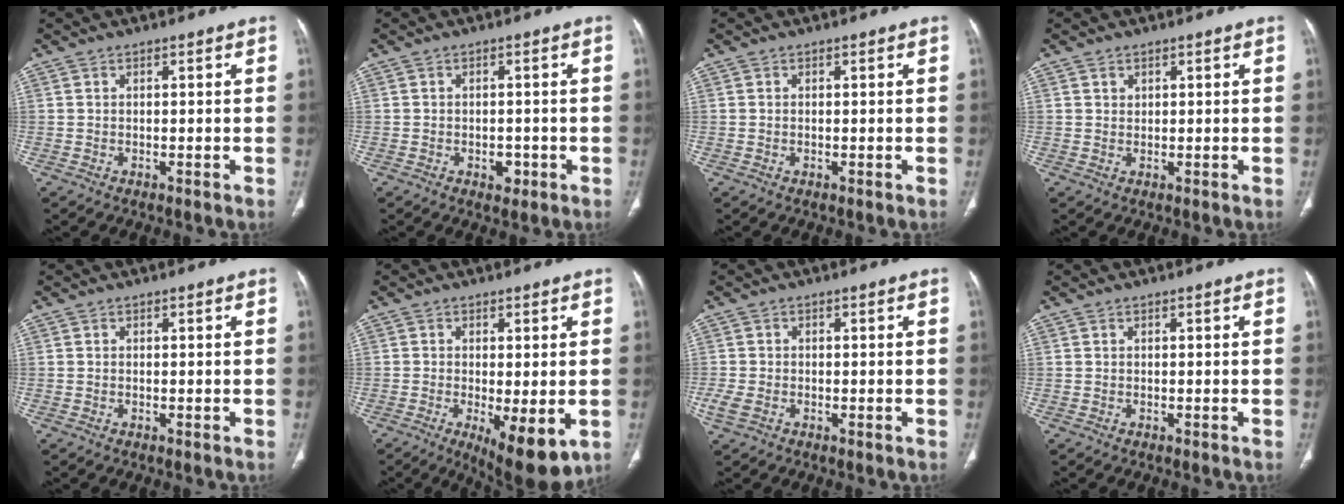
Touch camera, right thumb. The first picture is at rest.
{"total": 2.5, "force": [-1.0, 1.7, 1.5], "torque": [-0.011, 0.003, -0.008]}
{"total": 0.0}
{"total": 1.0, "force": [0.6, 0.7, 0.1], "torque": [0.008, -0.003, 0.010]}
{"total": 0.0}
{"total": 10.2, "force": [-3.1, 3.4, 9.2], "torque": [-0.135, -0.023, -0.039]}
{"total": 2.9, "force": [-1.0, 1.9, 2.0], "torque": [-0.056, 0.003, -0.017]}
{"total": 0.0}